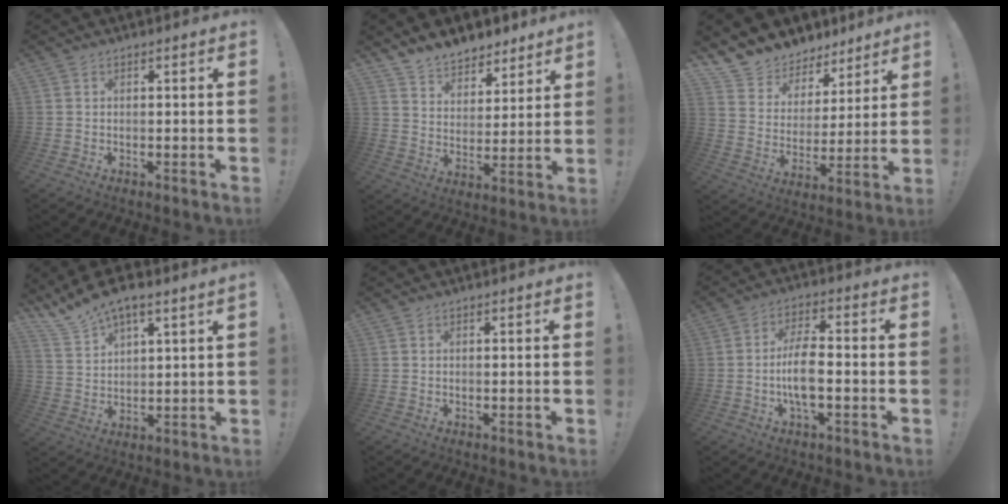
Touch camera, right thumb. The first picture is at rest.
{"total": 9.3, "force": [8.2, 4.3, 1.1], "torque": [-0.025, -0.069, 0.160]}
{"total": 10.0, "force": [8.1, 5.8, 0.8], "torque": [-0.022, -0.076, 0.151]}
{"total": 8.3, "force": [7.4, 1.7, 3.4], "torque": [-0.080, -0.044, 0.141]}
{"total": 0.0}
{"total": 9.4, "force": [-2.2, 3.6, 8.4], "torque": [-0.171, 0.008, -0.039]}